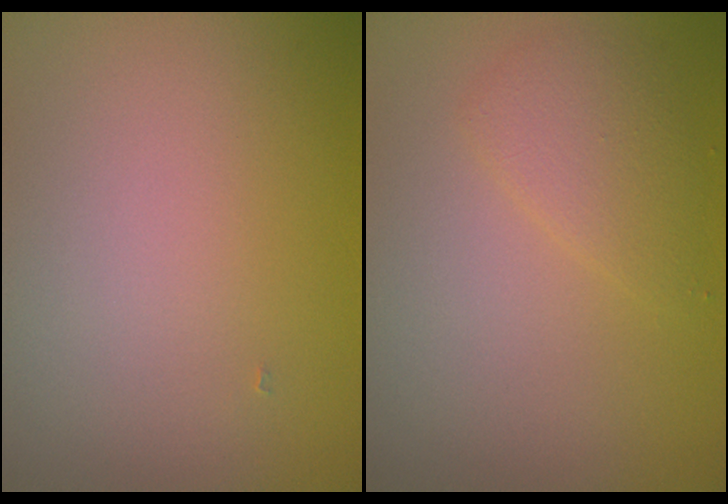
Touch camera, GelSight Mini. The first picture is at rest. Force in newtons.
{"total": 2.0, "press": 2.0, "slide": 0.1}